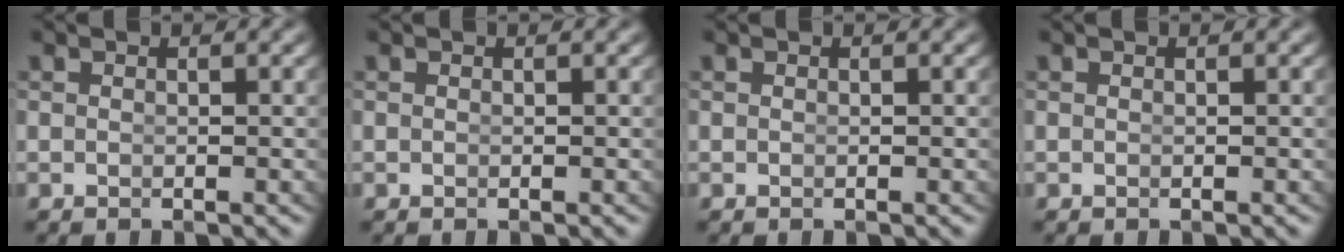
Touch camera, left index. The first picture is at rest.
{"total": 0.0}
{"total": 0.0}
{"total": 0.0}